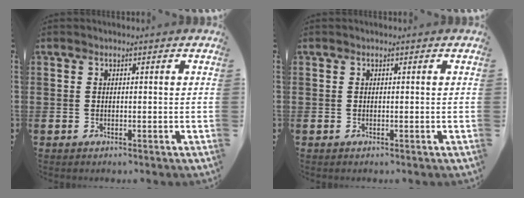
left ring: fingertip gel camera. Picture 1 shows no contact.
{"total": 0.0}